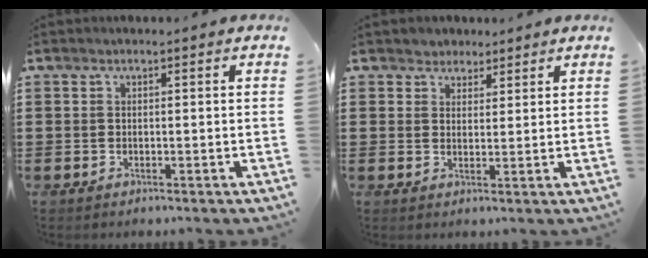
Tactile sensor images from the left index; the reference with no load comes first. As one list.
[{"total": 2.5, "force": [1.9, 1.6, -0.3], "torque": [-0.006, 0.012, 0.035]}]